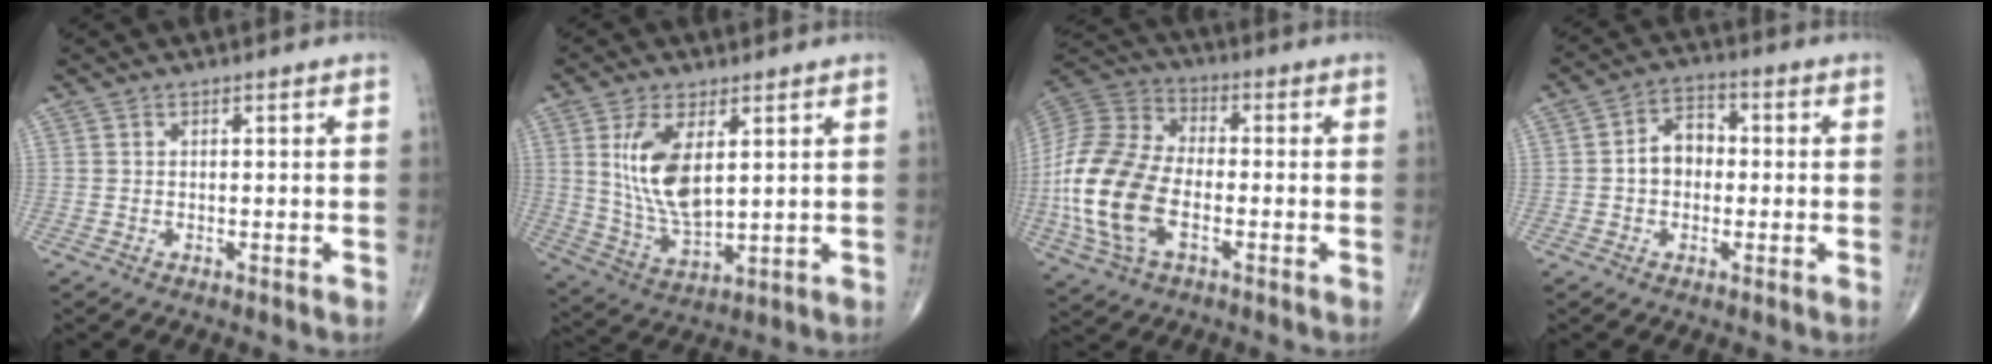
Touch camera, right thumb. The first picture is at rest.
{"total": 11.8, "force": [3.1, 5.4, 10.0], "torque": [-0.193, -0.022, 0.074]}
{"total": 19.1, "force": [-4.2, 11.0, 15.0], "torque": [-0.322, 0.015, -0.083]}
{"total": 6.4, "force": [-0.3, 4.8, 4.2], "torque": [-0.049, 0.023, -0.016]}